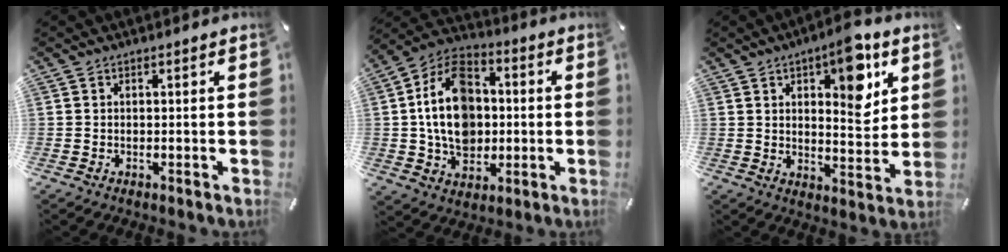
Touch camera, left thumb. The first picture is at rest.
{"total": 16.3, "force": [0.2, 12.4, 10.6], "torque": [-0.221, 0.009, 0.003]}
{"total": 12.4, "force": [6.2, 5.5, 9.2], "torque": [-0.107, -0.036, 0.098]}